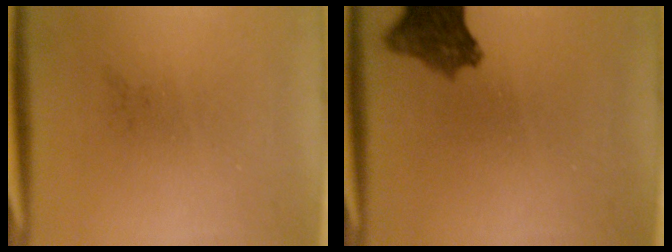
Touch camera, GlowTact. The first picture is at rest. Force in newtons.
{"total": 7.3}